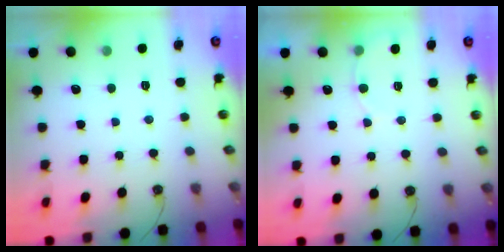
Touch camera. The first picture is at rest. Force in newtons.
{"total": 5.0, "press": 5.0, "slide": 0.5}